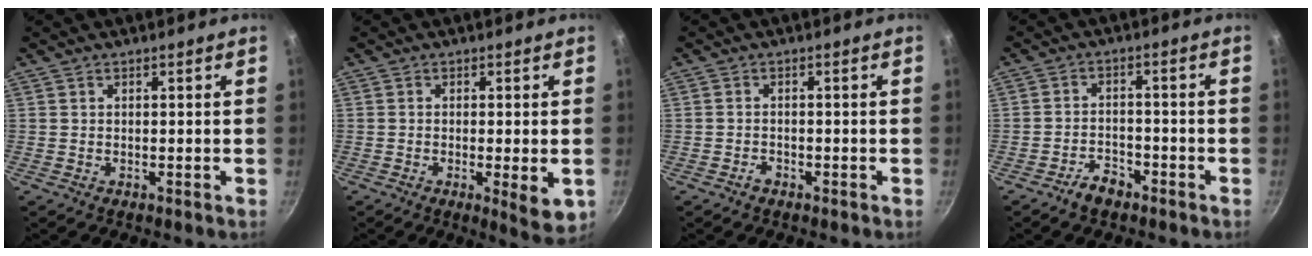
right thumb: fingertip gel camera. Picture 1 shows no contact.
{"total": 6.1, "force": [-1.4, 1.4, 5.8], "torque": [-0.081, -0.010, -0.016]}
{"total": 1.4, "force": [-1.0, 0.7, 0.6], "torque": [-0.011, 0.013, -0.020]}
{"total": 4.4, "force": [-3.3, 2.3, 1.8], "torque": [-0.023, 0.032, -0.056]}